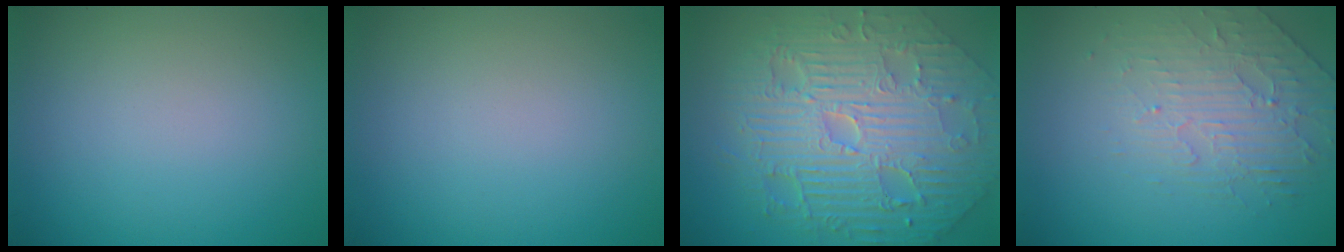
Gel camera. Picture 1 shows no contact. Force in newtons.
{"total": 0.0}
{"total": 11.7, "press": 7.5, "slide": 9.0}
{"total": 2.5, "press": 1.8, "slide": 1.6}